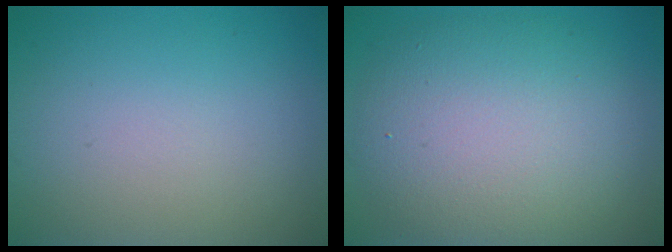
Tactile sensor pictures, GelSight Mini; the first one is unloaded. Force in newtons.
{"total": 9.2, "press": 9.1, "slide": 0.9}